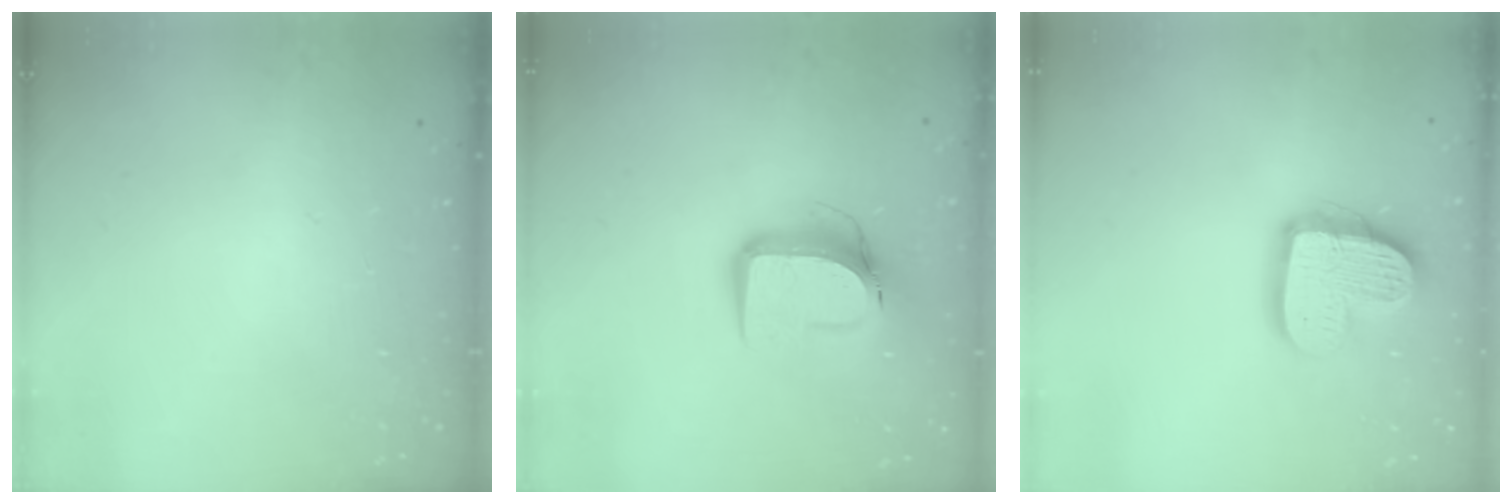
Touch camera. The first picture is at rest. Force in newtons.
{"total": 12.3, "press": 12.3, "slide": 1.3}
{"total": 16.2, "press": 16.2, "slide": 1.1}